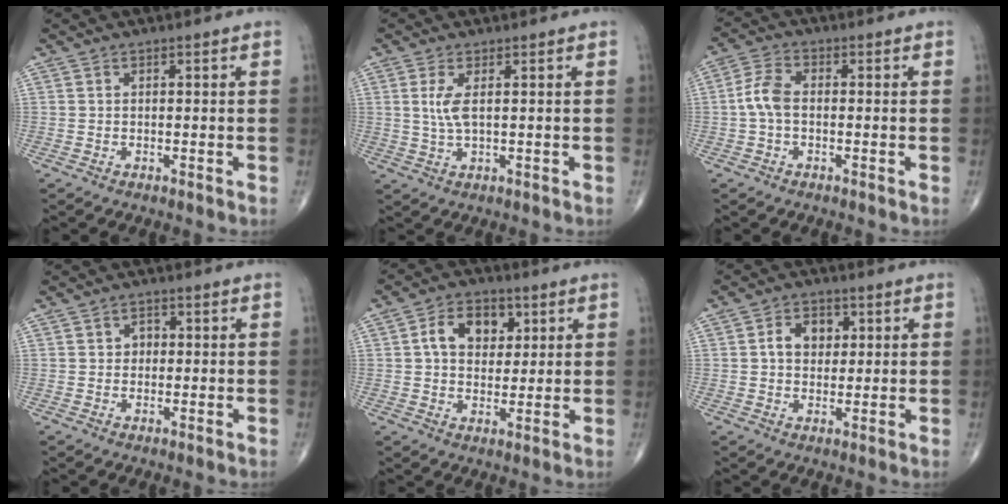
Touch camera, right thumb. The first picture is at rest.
{"total": 3.8, "force": [0.9, 1.1, 3.6], "torque": [-0.089, -0.004, 0.024]}
{"total": 5.1, "force": [-0.5, 3.0, 4.1], "torque": [-0.090, 0.016, -0.018]}
{"total": 2.1, "force": [0.2, 1.8, 1.1], "torque": [-0.004, 0.005, 0.000]}
{"total": 8.9, "force": [2.6, 6.2, 5.8], "torque": [-0.064, 0.000, 0.039]}
{"total": 5.7, "force": [1.2, 4.2, 3.6], "torque": [-0.035, 0.005, 0.016]}